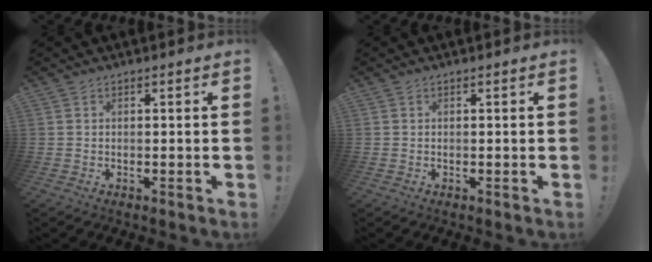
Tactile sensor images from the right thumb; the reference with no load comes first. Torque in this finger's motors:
{"motor_torque": [0.00, 0.00, -0.09, 0.17, 0.06]}